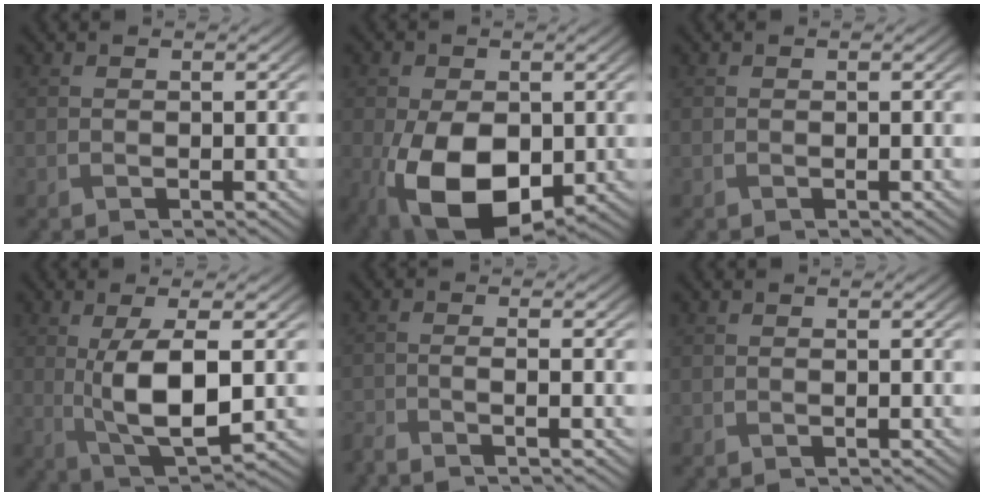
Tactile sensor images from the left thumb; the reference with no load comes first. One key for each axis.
{"total": 11.8, "fx": -3.0, "fy": 7.2, "fz": 8.8, "tx": -0.183, "ty": -0.033, "tz": -0.051}
{"total": 0.0}
{"total": 8.5, "fx": 0.1, "fy": 3.0, "fz": 8.0, "tx": -0.159, "ty": -0.005, "tz": 0.008}
{"total": 3.1, "fx": -2.1, "fy": 0.4, "fz": 2.3, "tx": -0.033, "ty": -0.001, "tz": -0.057}
{"total": 0.0}